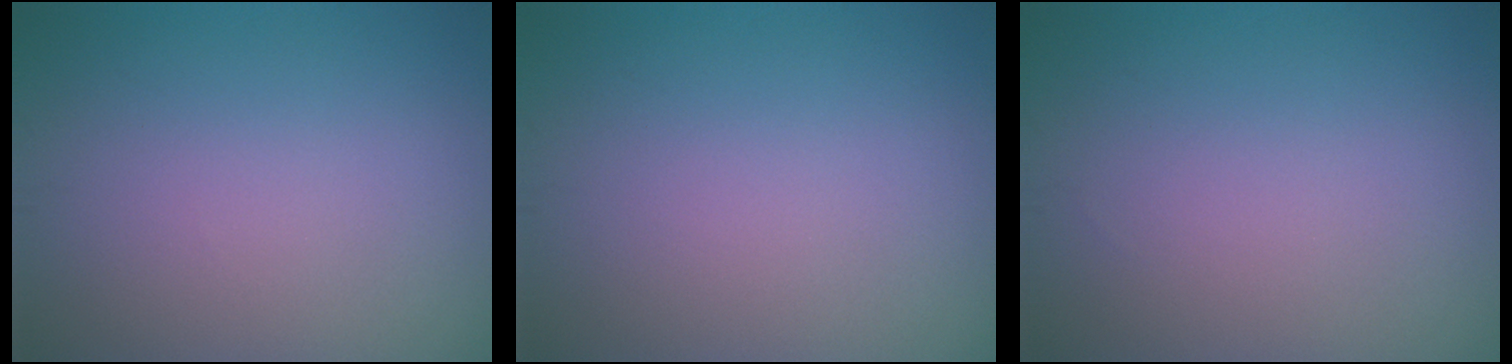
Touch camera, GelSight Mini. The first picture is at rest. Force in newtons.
{"total": 0.0}
{"total": 0.0}